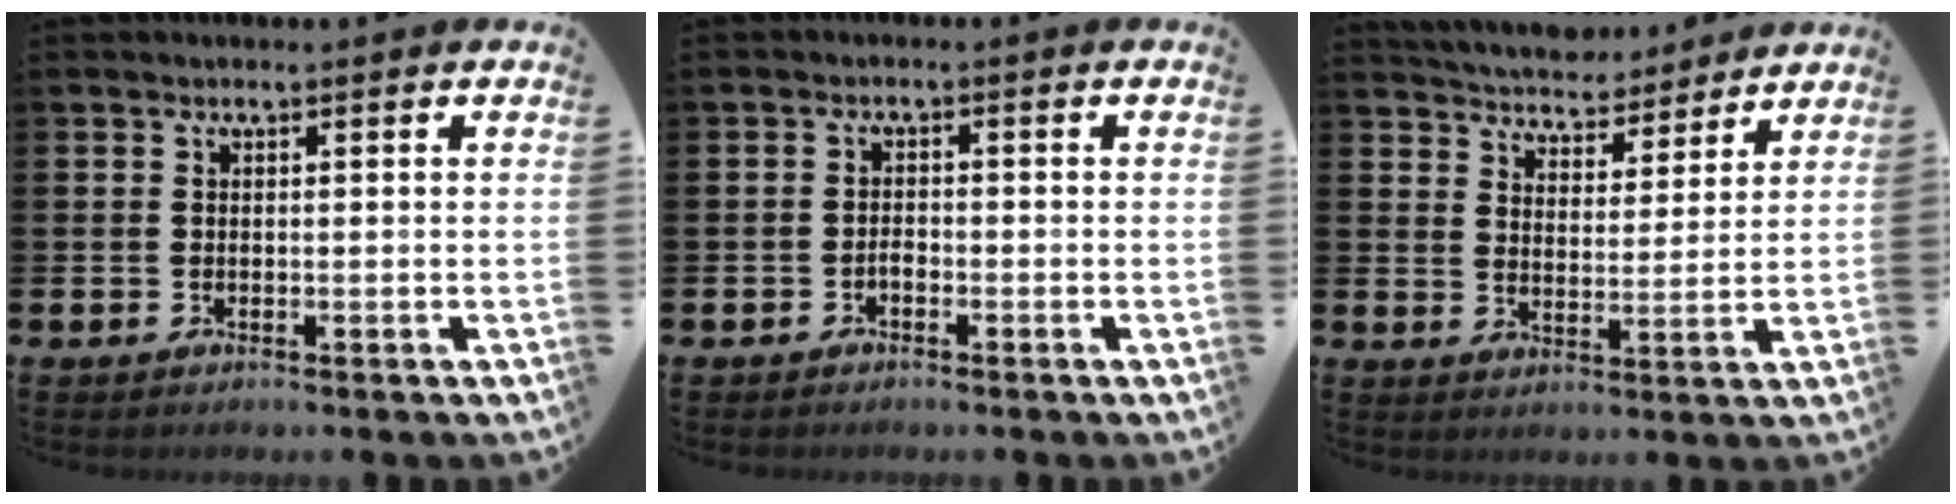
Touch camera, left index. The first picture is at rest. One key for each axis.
{"total": 1.3, "fx": -0.9, "fy": 0.6, "fz": 0.7, "tx": -0.013, "ty": 0.001, "tz": -0.018}
{"total": 5.0, "fx": 4.9, "fy": 1.2, "fz": -0.3, "tx": -0.015, "ty": -0.040, "tz": 0.084}